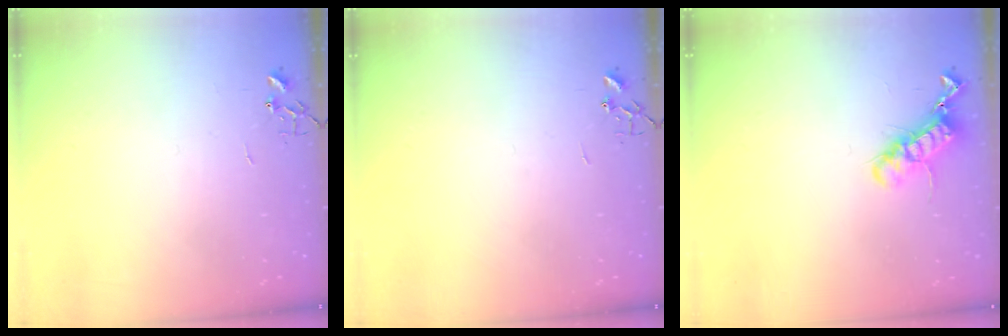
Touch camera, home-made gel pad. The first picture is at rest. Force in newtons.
{"total": 0.0}
{"total": 12.8, "press": 12.8, "slide": 0.8}